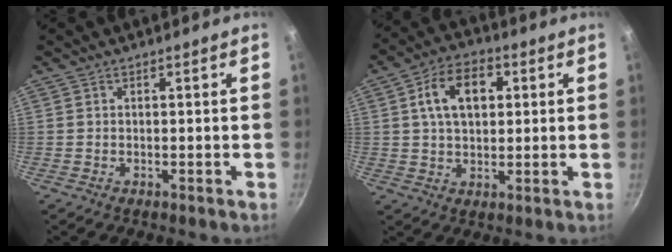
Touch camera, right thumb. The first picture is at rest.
{"total": 10.7, "force": [2.6, 6.8, 7.8], "torque": [-0.110, 0.011, 0.037]}